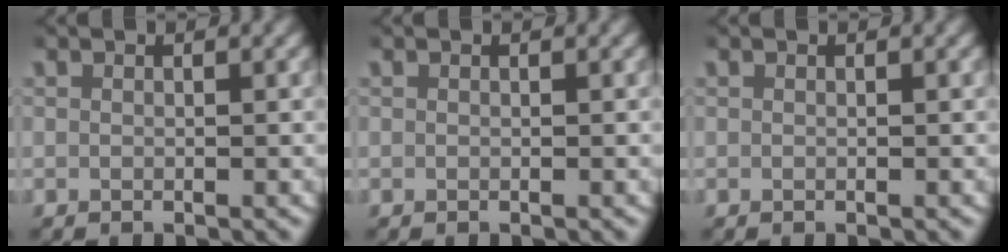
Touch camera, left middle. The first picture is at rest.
{"total": 0.0}
{"total": 0.0}